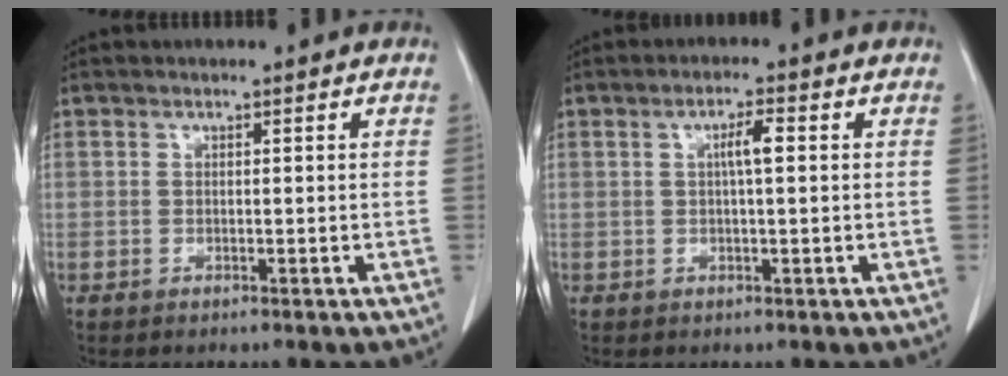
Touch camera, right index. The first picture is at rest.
{"total": 3.0, "force": [0.5, 0.3, 3.0], "torque": [-0.053, 0.004, 0.008]}